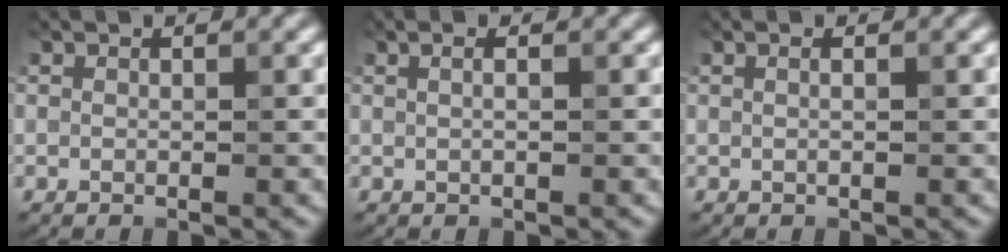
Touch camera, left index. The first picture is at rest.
{"total": 1.9, "force": [0.7, 0.9, 1.4], "torque": [-0.006, 0.009, -0.009]}
{"total": 1.0, "force": [0.4, 0.5, 0.8], "torque": [-0.001, -0.005, -0.003]}